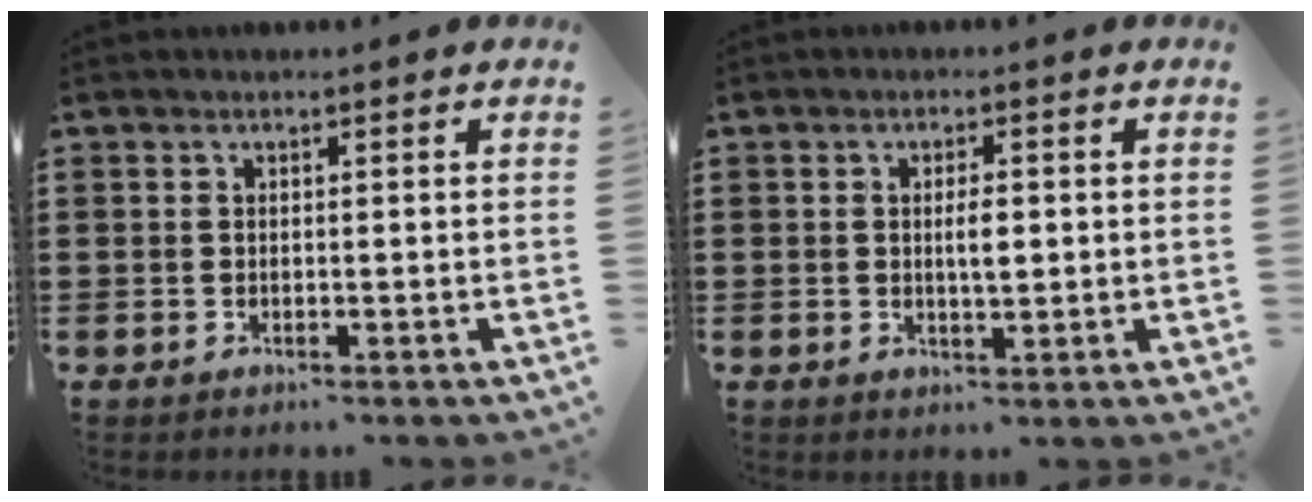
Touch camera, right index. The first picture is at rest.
{"total": 3.3, "force": [0.1, 0.9, 3.1], "torque": [-0.052, -0.003, -0.001]}